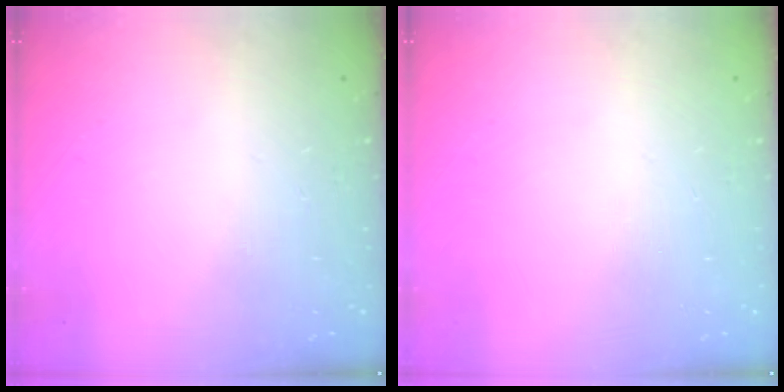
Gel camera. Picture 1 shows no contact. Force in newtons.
{"total": 0.0}